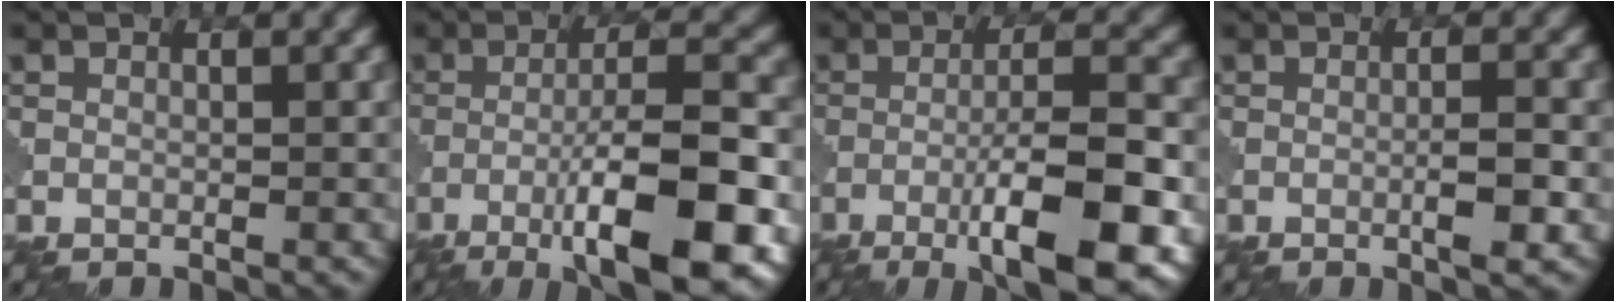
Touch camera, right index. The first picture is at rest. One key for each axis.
{"total": 11.6, "fx": -5.1, "fy": 2.4, "fz": 10.1, "tx": -0.159, "ty": 0.004, "tz": -0.085}
{"total": 10.3, "fx": -4.5, "fy": 2.1, "fz": 9.1, "tx": -0.140, "ty": 0.003, "tz": -0.071}
{"total": 2.6, "fx": -0.8, "fy": 0.3, "fz": 2.5, "tx": -0.037, "ty": 0.005, "tz": -0.016}